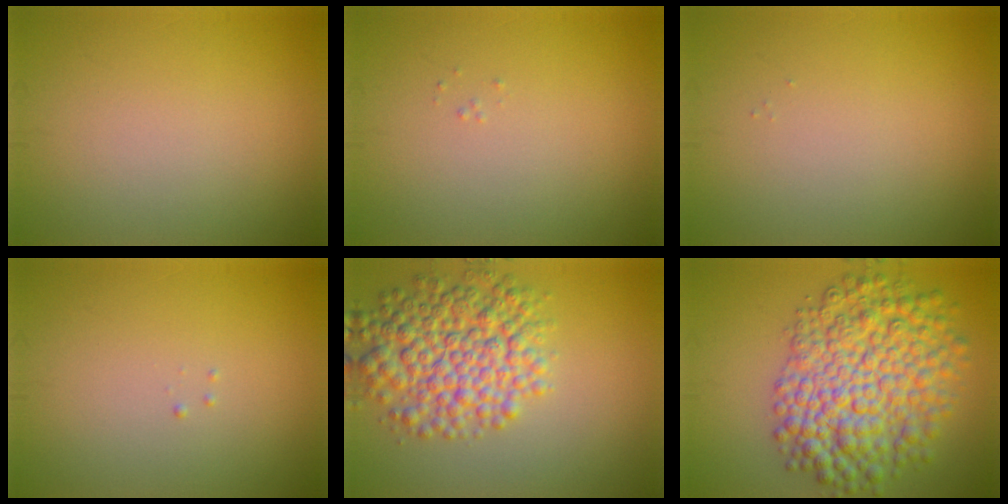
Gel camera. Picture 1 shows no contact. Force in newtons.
{"total": 0.0}
{"total": 0.0}
{"total": 0.0}
{"total": 7.3, "press": 7.3, "slide": 0.1}
{"total": 10.0, "press": 10.0, "slide": 0.3}